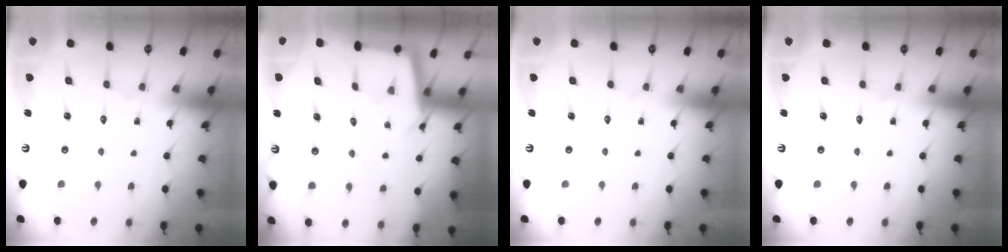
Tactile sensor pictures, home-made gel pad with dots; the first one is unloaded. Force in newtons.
{"total": 2.9, "press": 2.9, "slide": 0.3}
{"total": 0.0}
{"total": 0.0}